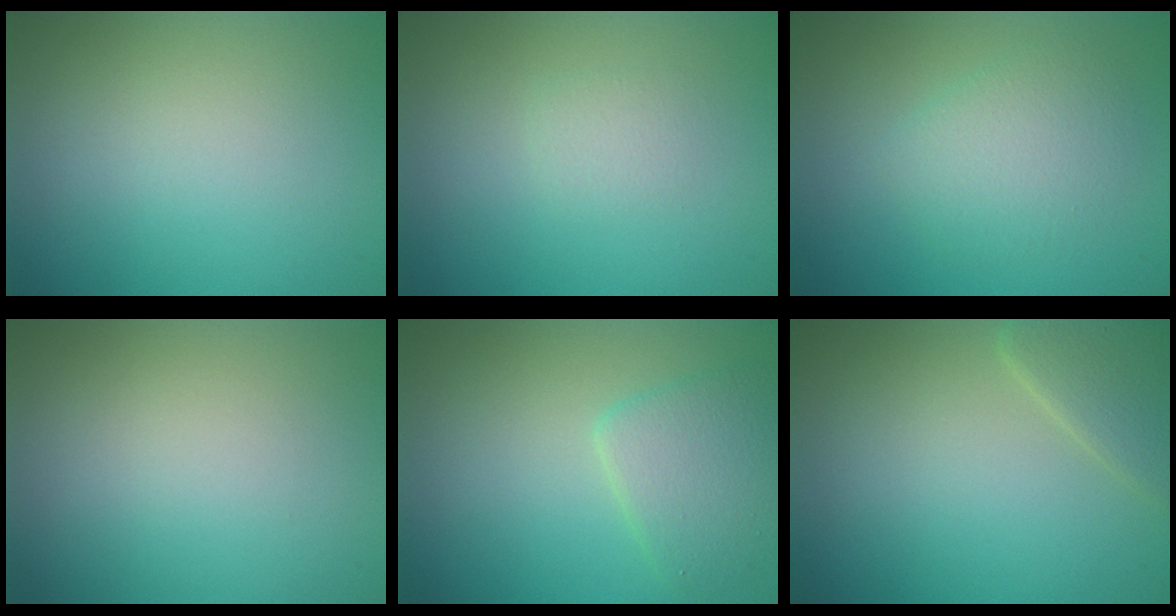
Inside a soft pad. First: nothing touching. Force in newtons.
{"total": 1.0, "press": 1.0, "slide": 0.0}
{"total": 3.0, "press": 3.0, "slide": 0.1}
{"total": 0.0}
{"total": 3.4, "press": 3.4, "slide": 0.2}
{"total": 2.7, "press": 2.6, "slide": 0.2}